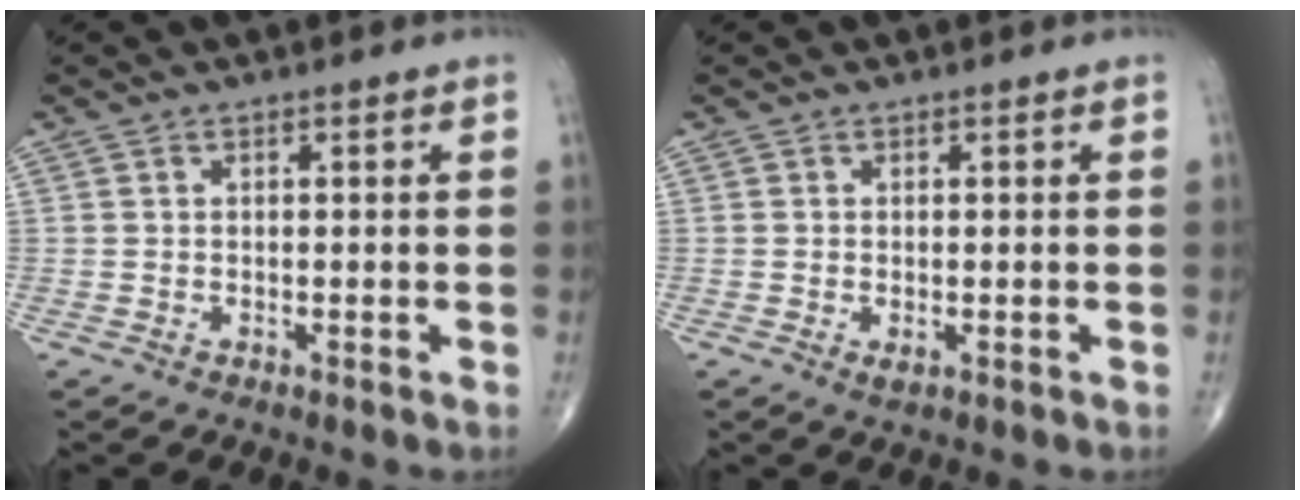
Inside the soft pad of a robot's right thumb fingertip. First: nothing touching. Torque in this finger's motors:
{"motor_torque": [-0.24, -0.01, 0.09, 0.13, 0.08]}